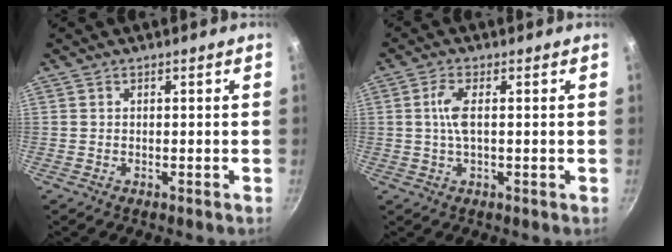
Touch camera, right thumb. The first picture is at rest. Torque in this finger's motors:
{"motor_torque": [0.51, 0.41, 0.66, 0.03, 0.07]}